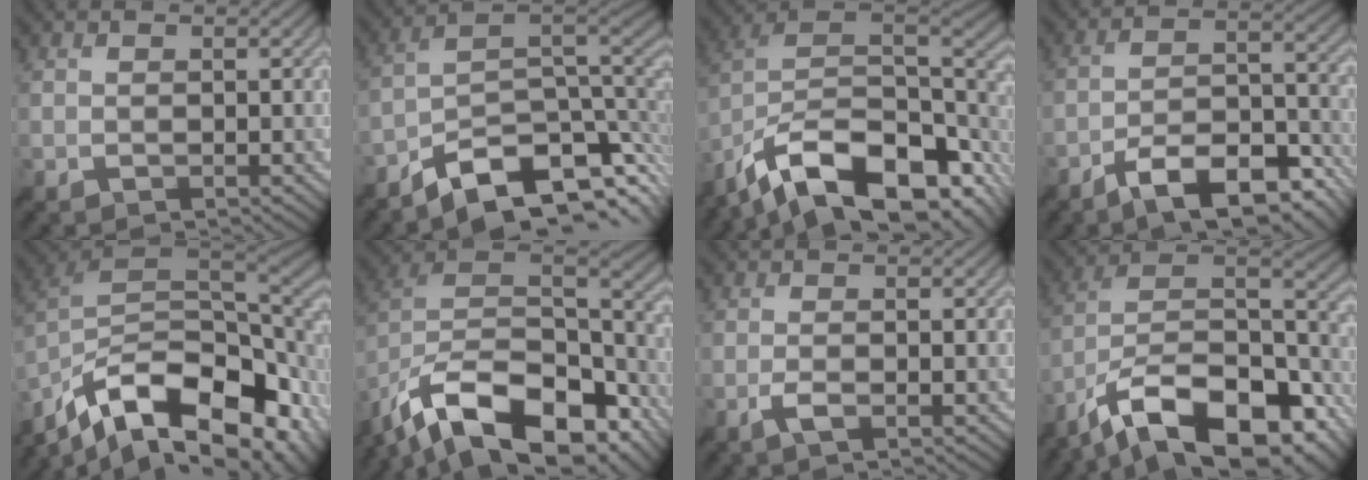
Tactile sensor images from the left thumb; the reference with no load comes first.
{"total": 12.2, "force": [-5.6, 5.7, 9.2], "torque": [-0.163, -0.010, -0.078]}
{"total": 17.8, "force": [-9.6, 8.0, 12.7], "torque": [-0.261, -0.012, -0.151]}
{"total": 13.5, "force": [-9.5, 4.0, 8.6], "torque": [-0.146, 0.003, -0.166]}
{"total": 16.9, "force": [-7.6, 8.6, 12.4], "torque": [-0.252, -0.016, -0.121]}
{"total": 18.2, "force": [-11.8, 8.5, 11.0], "torque": [-0.237, -0.020, -0.177]}
{"total": 1.8, "force": [-0.6, 0.4, 1.6], "torque": [-0.032, 0.007, -0.017]}
{"total": 19.3, "force": [-11.9, 7.9, 12.9], "torque": [-0.238, -0.019, -0.187]}